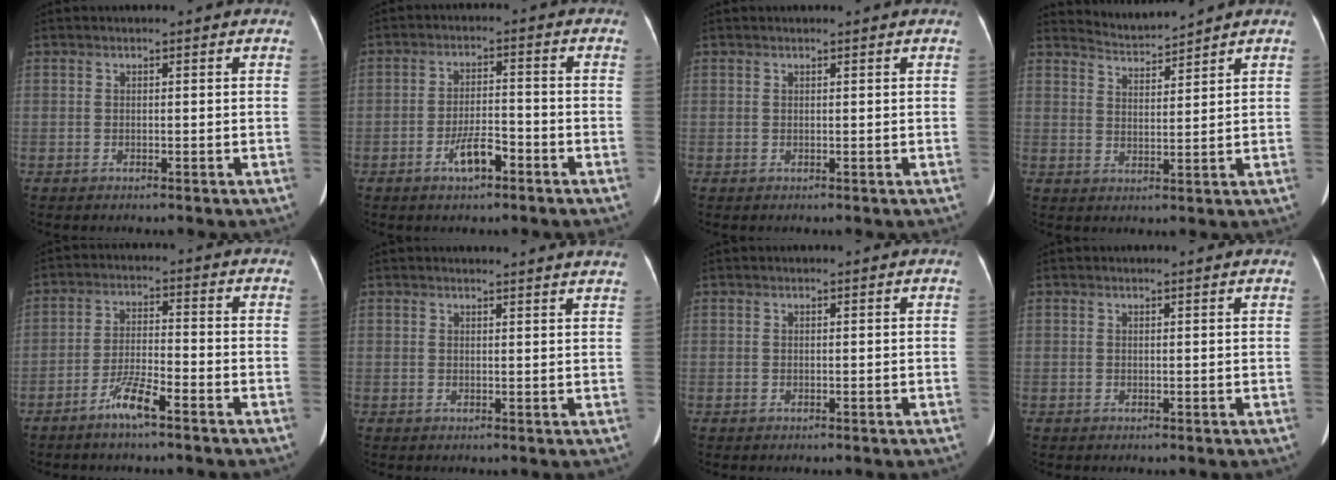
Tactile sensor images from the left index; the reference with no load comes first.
{"total": 4.9, "force": [-2.9, 1.4, 3.6], "torque": [-0.074, 0.003, -0.050]}
{"total": 0.6, "force": [0.6, 0.0, 0.2], "torque": [-0.005, 0.005, 0.009]}
{"total": 3.8, "force": [3.5, -1.0, -0.9], "torque": [0.007, -0.004, 0.075]}
{"total": 5.4, "force": [-3.8, 0.3, 3.8], "torque": [-0.080, -0.005, -0.075]}
{"total": 8.0, "force": [7.8, -0.3, 1.8], "torque": [-0.016, -0.008, 0.067]}
{"total": 0.0}
{"total": 0.7, "force": [0.6, -0.2, 0.2], "torque": [-0.016, 0.002, 0.012]}